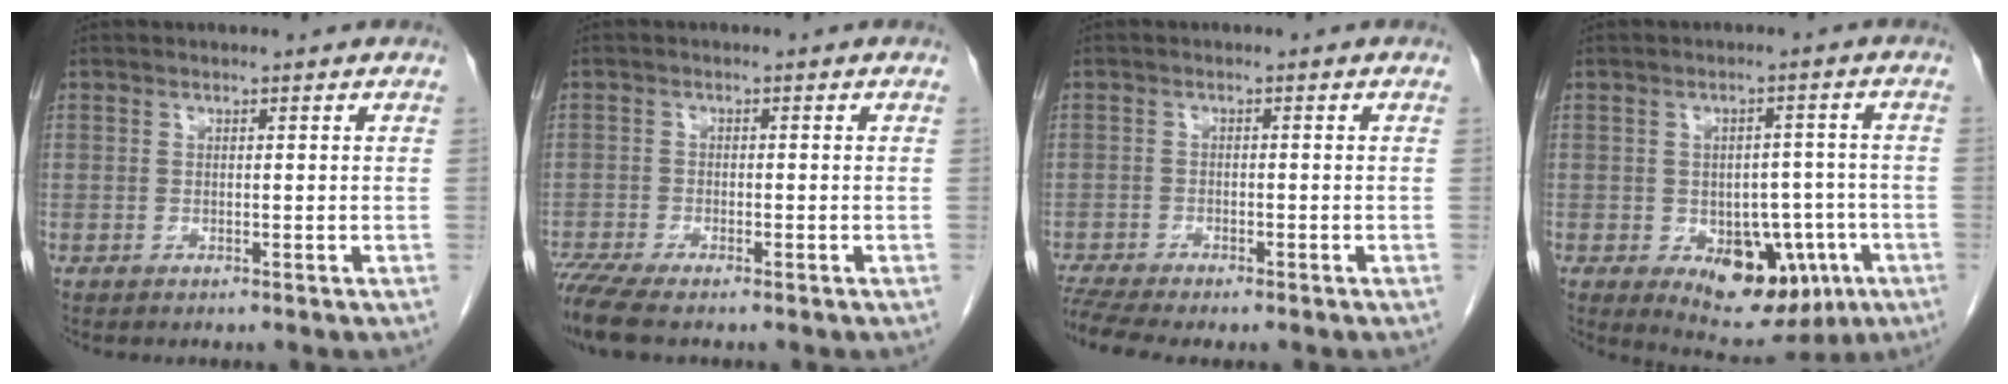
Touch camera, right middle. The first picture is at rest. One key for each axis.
{"total": 5.2, "fx": -4.2, "fy": 0.6, "fz": 3.0, "tx": -0.061, "ty": -0.014, "tz": -0.077}
{"total": 5.8, "fx": -5.0, "fy": 0.8, "fz": 3.0, "tx": -0.060, "ty": -0.005, "tz": -0.085}
{"total": 11.4, "fx": -4.4, "fy": 6.4, "fz": 8.4, "tx": -0.099, "ty": 0.006, "tz": -0.047}